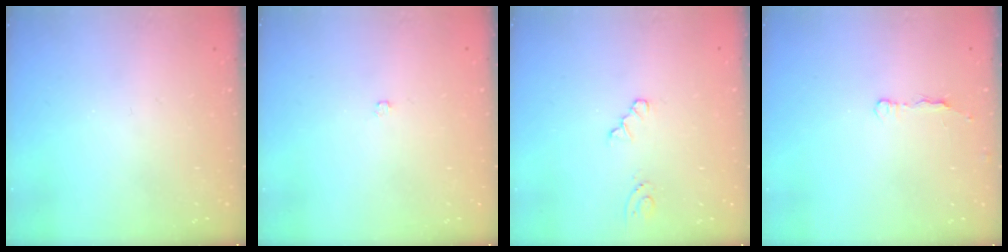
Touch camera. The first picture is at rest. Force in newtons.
{"total": 2.0, "press": 2.0, "slide": 0.3}
{"total": 2.1, "press": 2.1, "slide": 0.3}
{"total": 5.4, "press": 4.4, "slide": 3.1}